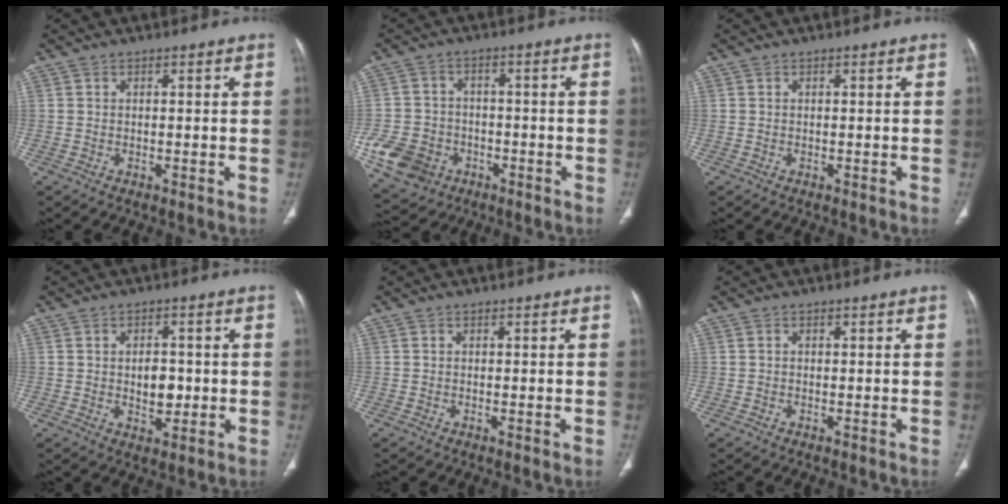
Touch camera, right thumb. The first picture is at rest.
{"total": 10.3, "force": [-4.1, 8.5, 3.9], "torque": [-0.071, 0.020, -0.066]}
{"total": 0.0}
{"total": 5.0, "force": [-0.2, 3.2, 3.8], "torque": [-0.040, -0.001, 0.001]}
{"total": 0.0}
{"total": 0.0}